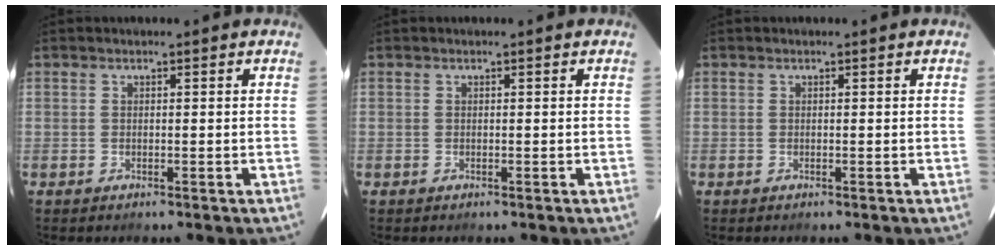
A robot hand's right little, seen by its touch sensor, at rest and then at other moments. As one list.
[{"total": 0.0}, {"total": 0.0}]